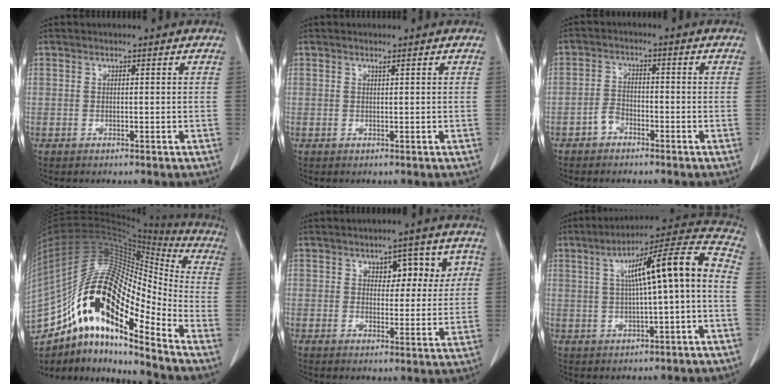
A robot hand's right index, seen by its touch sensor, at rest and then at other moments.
{"total": 0.0}
{"total": 2.9, "force": [-1.9, 1.9, 1.2], "torque": [-0.018, 0.008, -0.035]}
{"total": 24.1, "force": [-14.0, 6.4, 18.6], "torque": [-0.367, 0.026, -0.246]}
{"total": 8.4, "force": [3.1, 3.7, 6.9], "torque": [-0.087, 0.013, 0.044]}
{"total": 13.1, "force": [0.4, 1.2, 13.1], "torque": [-0.188, 0.043, 0.008]}